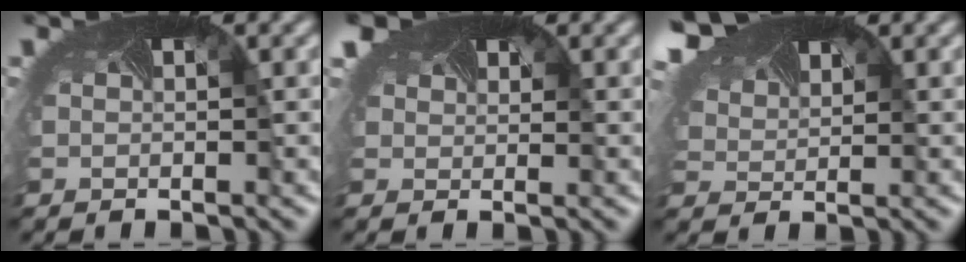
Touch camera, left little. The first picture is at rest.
{"total": 2.9, "force": [2.4, 1.5, 0.7], "torque": [-0.042, -0.001, 0.034]}
{"total": 5.4, "force": [4.5, 2.4, 1.9], "torque": [-0.081, 0.005, 0.083]}